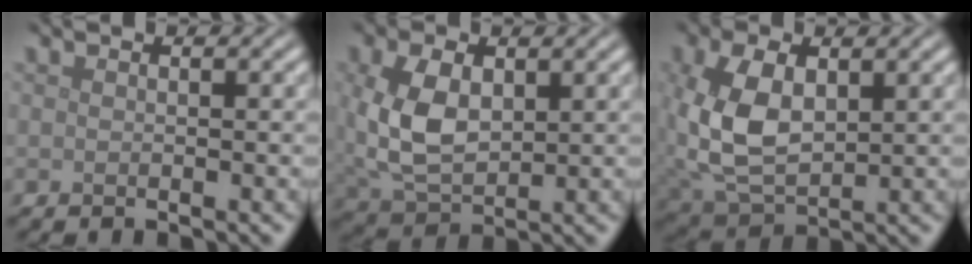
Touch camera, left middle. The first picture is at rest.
{"total": 6.8, "force": [1.1, 4.3, 5.2], "torque": [-0.125, 0.002, 0.027]}
{"total": 7.7, "force": [0.7, 4.8, 6.0], "torque": [-0.150, -0.003, 0.019]}